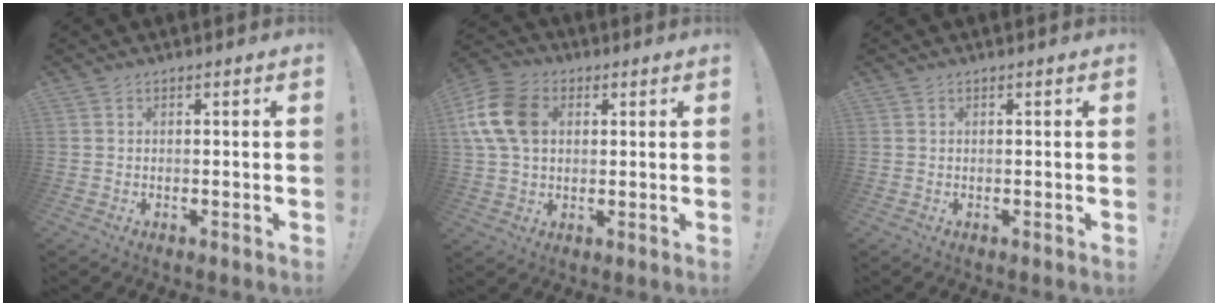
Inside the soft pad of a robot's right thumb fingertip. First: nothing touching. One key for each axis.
{"total": 14.4, "fx": 3.2, "fy": 10.6, "fz": 9.3, "tx": -0.196, "ty": 0.006, "tz": 0.064}
{"total": 0.0}